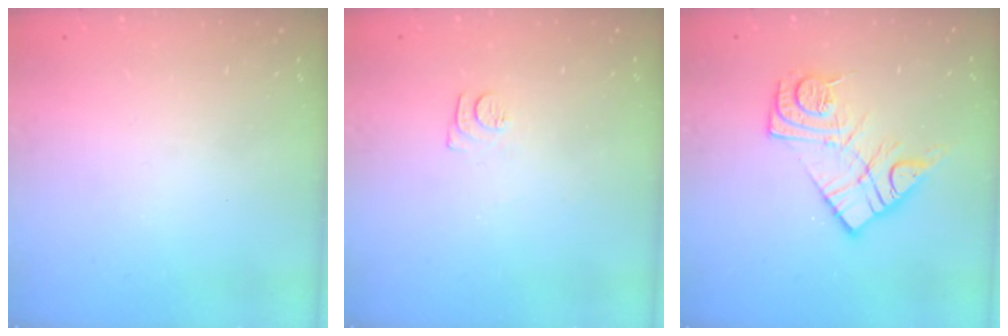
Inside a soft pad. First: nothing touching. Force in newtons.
{"total": 7.0, "press": 7.0, "slide": 0.7}
{"total": 13.7, "press": 13.7, "slide": 1.0}